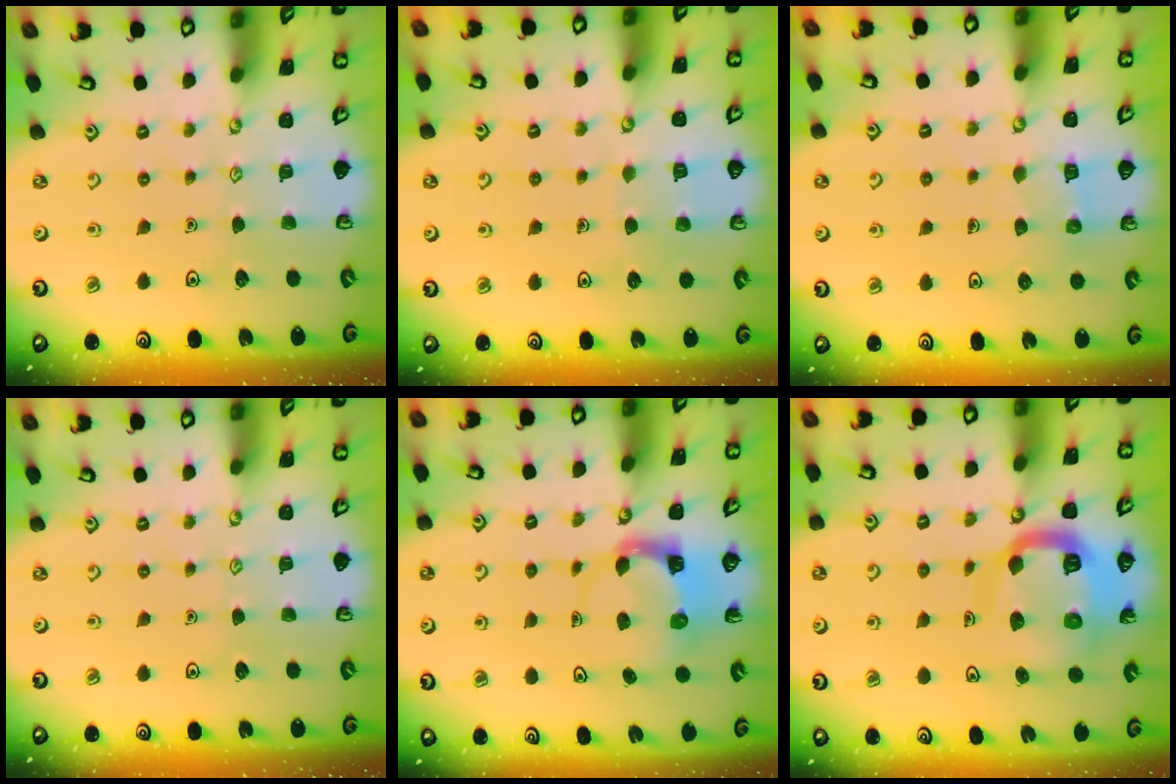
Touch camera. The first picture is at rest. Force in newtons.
{"total": 4.2, "press": 4.2, "slide": 0.3}
{"total": 5.8, "press": 5.7, "slide": 0.5}
{"total": 0.0}
{"total": 4.0, "press": 3.9, "slide": 0.4}
{"total": 13.4, "press": 13.3, "slide": 1.6}